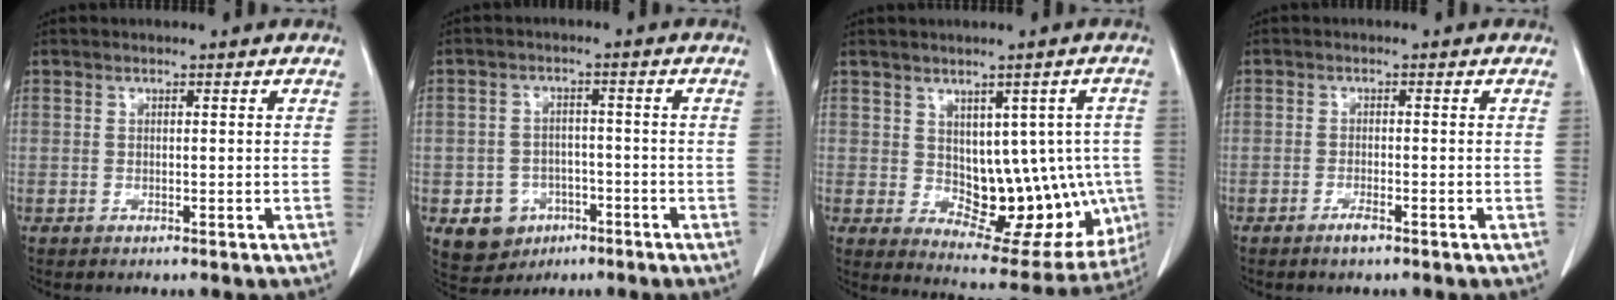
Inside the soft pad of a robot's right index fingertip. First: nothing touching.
{"total": 6.5, "force": [-2.8, 5.6, 1.8], "torque": [-0.030, 0.006, -0.031]}
{"total": 14.8, "force": [-0.9, 8.0, 12.4], "torque": [-0.135, 0.011, 0.013]}
{"total": 1.6, "force": [-1.1, 0.2, 1.1], "torque": [-0.021, -0.001, -0.016]}